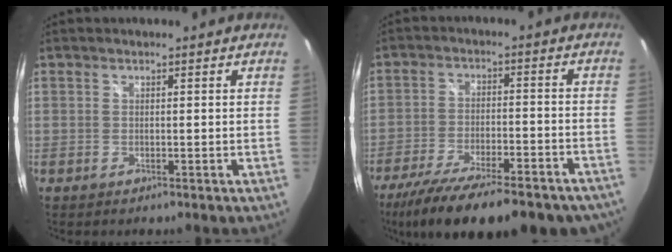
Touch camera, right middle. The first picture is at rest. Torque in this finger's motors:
{"motor_torque": [1.26, -0.88, 0.31, 0.21]}